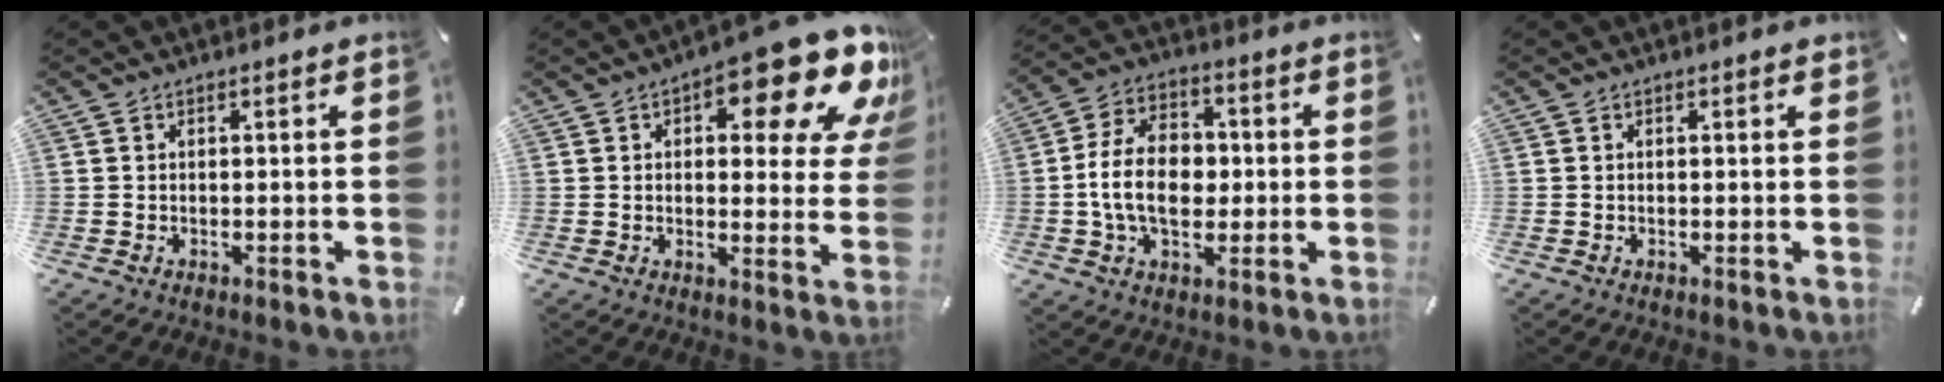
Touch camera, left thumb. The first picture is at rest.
{"total": 17.6, "force": [9.8, 6.9, 12.9], "torque": [-0.165, -0.065, 0.158]}
{"total": 13.0, "force": [-1.2, 9.2, 9.1], "torque": [-0.186, 0.011, -0.022]}
{"total": 0.0}